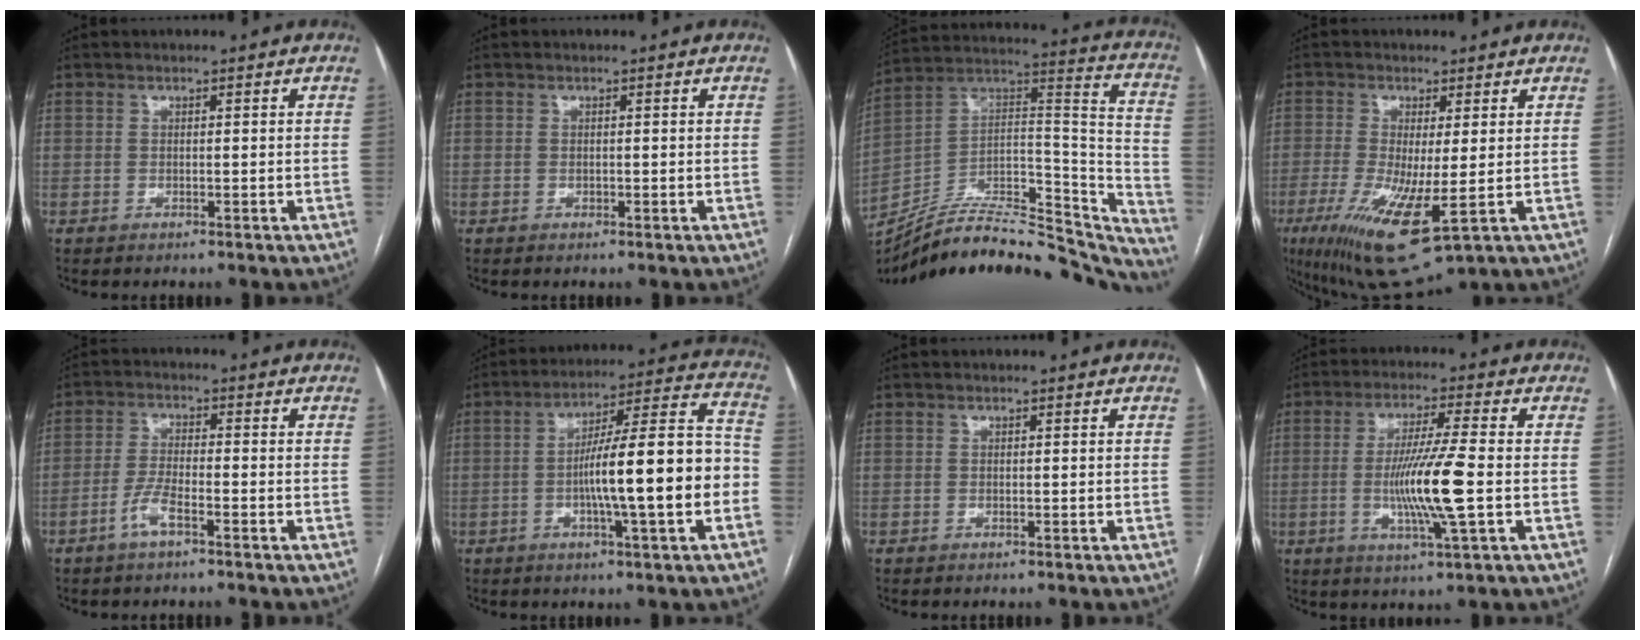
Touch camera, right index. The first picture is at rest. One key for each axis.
{"total": 0.0}
{"total": 33.4, "fx": -29.9, "fy": 8.8, "fz": 11.9, "tx": -0.149, "ty": 0.027, "tz": -0.430}
{"total": 12.4, "fx": -3.7, "fy": 2.3, "fz": 11.6, "tx": -0.217, "ty": -0.037, "tz": -0.050}
{"total": 4.1, "fx": -2.4, "fy": 0.7, "fz": 3.3, "tx": -0.070, "ty": 0.000, "tz": -0.049}
{"total": 16.4, "fx": -3.4, "fy": 0.9, "fz": 16.1, "tx": -0.248, "ty": 0.022, "tz": -0.054}
{"total": 0.0}
{"total": 10.7, "fx": -1.6, "fy": -0.4, "fz": 10.5, "tx": -0.203, "ty": -0.012, "tz": -0.032}